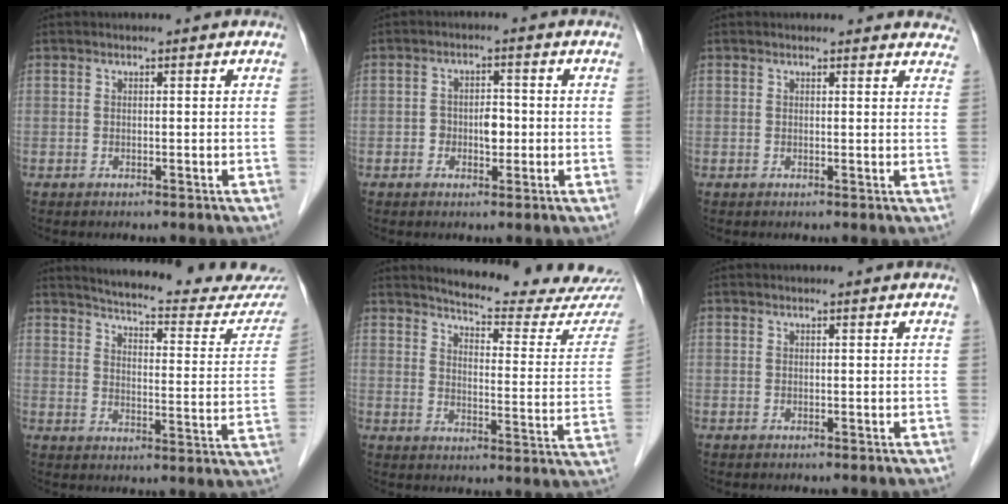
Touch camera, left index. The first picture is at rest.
{"total": 3.2, "force": [-0.7, 2.0, 2.5], "torque": [-0.038, 0.008, -0.009]}
{"total": 8.1, "force": [7.7, 2.3, 1.3], "torque": [0.020, -0.001, 0.056]}
{"total": 22.5, "force": [21.2, 2.2, 7.1], "torque": [-0.090, -0.079, 0.251]}
{"total": 19.1, "force": [18.2, 0.8, 5.7], "torque": [-0.076, -0.100, 0.212]}
{"total": 0.7, "force": [0.7, 0.1, 0.1], "torque": [-0.007, 0.006, 0.008]}